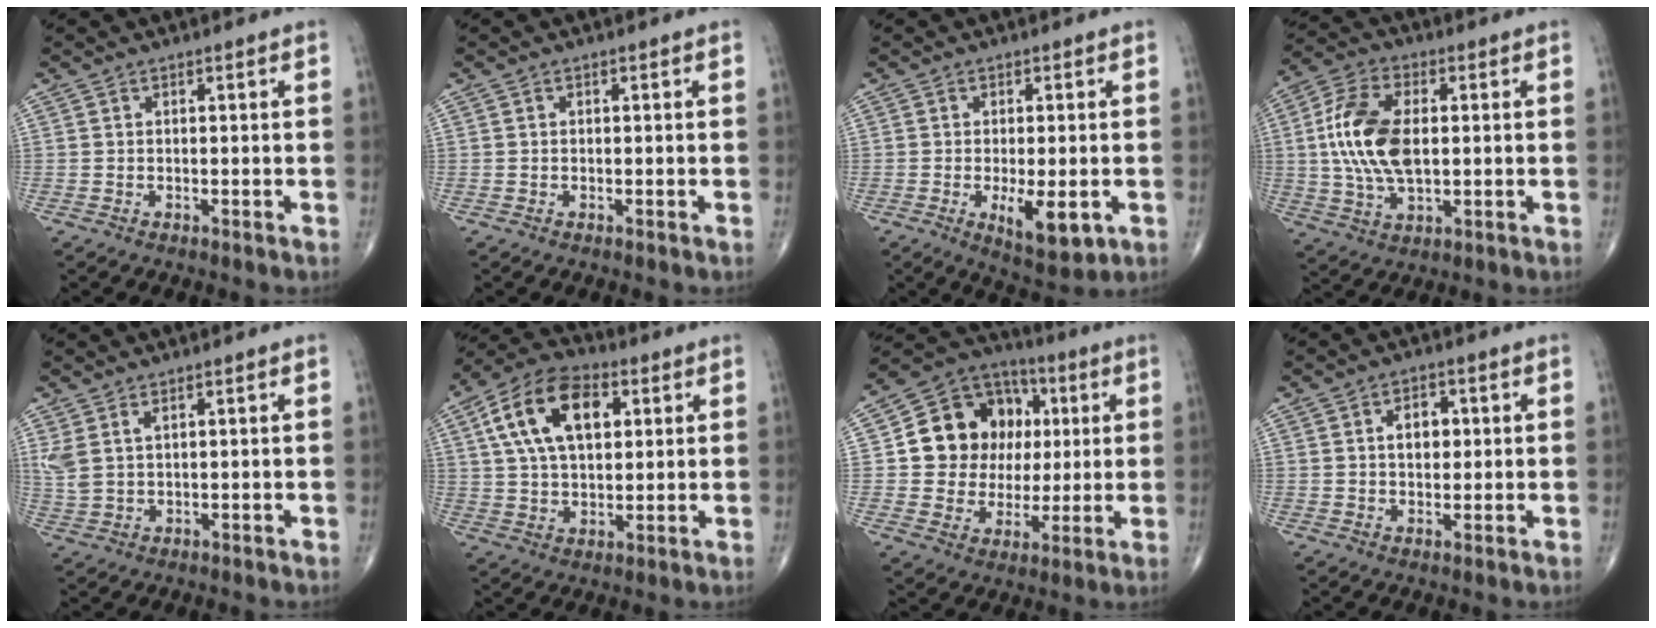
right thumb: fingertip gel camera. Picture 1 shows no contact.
{"total": 0.0}
{"total": 8.0, "force": [-2.1, 2.9, 7.2], "torque": [-0.105, -0.019, -0.026]}
{"total": 14.6, "force": [1.1, 8.0, 12.1], "torque": [-0.244, 0.007, 0.020]}
{"total": 4.3, "force": [1.8, 2.2, 3.2], "torque": [-0.085, 0.001, 0.047]}
{"total": 16.4, "force": [5.1, 9.5, 12.3], "torque": [-0.206, 0.008, 0.087]}
{"total": 17.1, "force": [2.8, 14.6, 8.5], "torque": [-0.096, 0.020, 0.056]}
{"total": 4.9, "force": [0.9, 3.3, 3.5], "torque": [-0.037, 0.003, 0.013]}